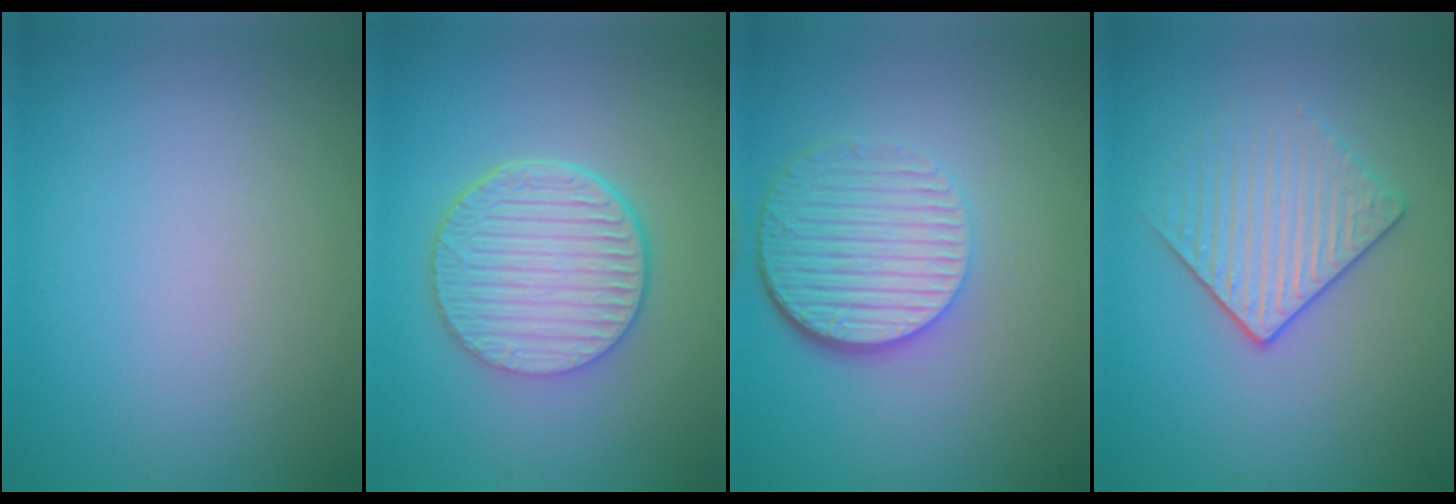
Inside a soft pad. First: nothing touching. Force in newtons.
{"total": 6.3, "press": 4.7, "slide": 4.3}
{"total": 5.9, "press": 4.3, "slide": 4.1}
{"total": 3.2, "press": 3.0, "slide": 1.2}